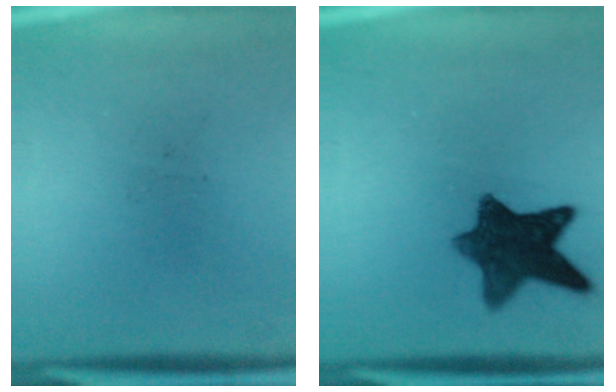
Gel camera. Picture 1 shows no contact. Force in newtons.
{"total": 9.8}